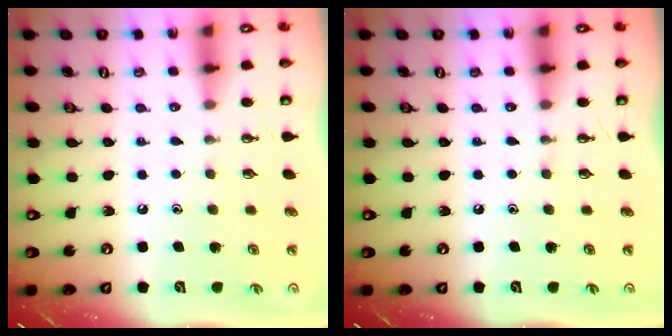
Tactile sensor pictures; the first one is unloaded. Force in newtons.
{"total": 0.0}